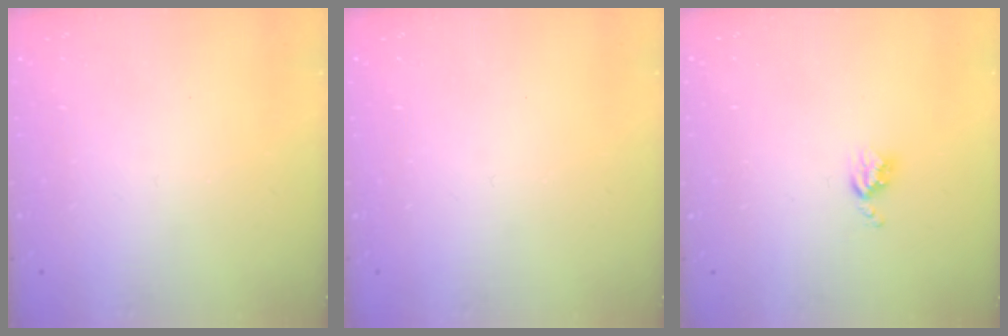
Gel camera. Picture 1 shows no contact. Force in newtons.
{"total": 0.0}
{"total": 4.5, "press": 4.5, "slide": 0.6}